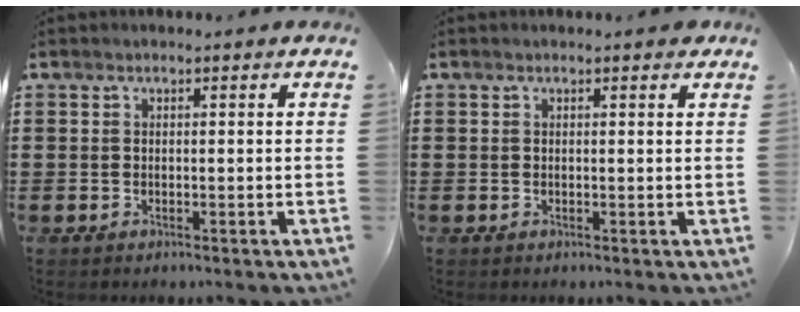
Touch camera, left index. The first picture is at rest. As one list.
[{"total": 0.7, "force": [0.5, 0.2, 0.5], "torque": [-0.003, -0.001, 0.008]}]